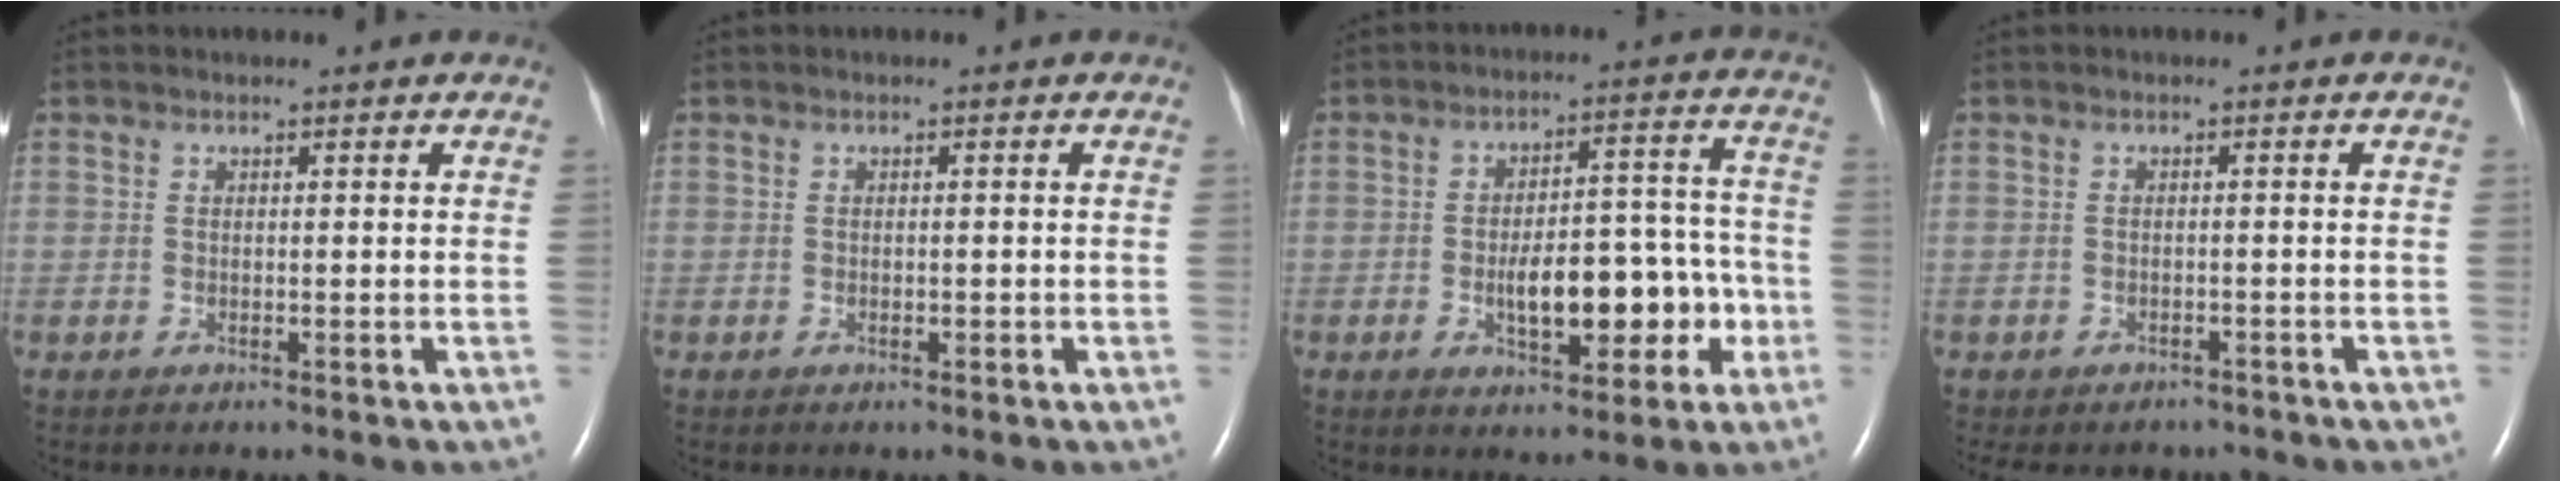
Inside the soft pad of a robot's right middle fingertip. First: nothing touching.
{"total": 0.6, "force": [-0.2, 0.3, 0.4], "torque": [-0.010, -0.001, -0.003]}
{"total": 11.3, "force": [-3.5, 4.7, 9.7], "torque": [-0.146, 0.035, -0.043]}
{"total": 6.9, "force": [-5.9, 3.2, 1.4], "torque": [-0.023, 0.001, -0.070]}